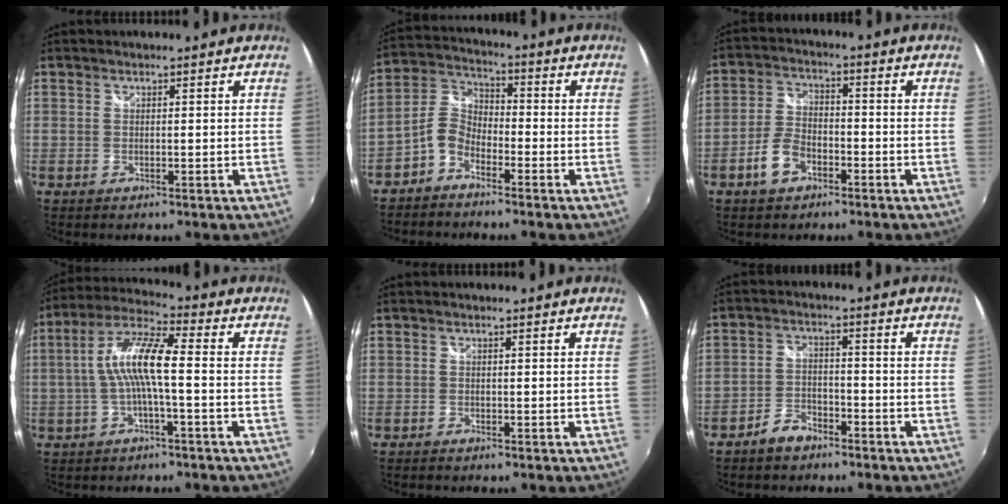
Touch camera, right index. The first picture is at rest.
{"total": 6.0, "force": [-3.9, 3.5, 2.9], "torque": [-0.067, 0.019, -0.086]}
{"total": 6.5, "force": [-3.6, 3.8, 3.9], "torque": [-0.087, 0.009, -0.065]}
{"total": 9.8, "force": [-0.9, 1.5, 9.6], "torque": [-0.199, 0.017, -0.016]}
{"total": 0.6, "force": [-0.6, 0.2, 0.2], "torque": [-0.006, -0.004, -0.014]}
{"total": 5.1, "force": [-4.0, 2.6, 1.9], "torque": [-0.053, 0.010, -0.070]}